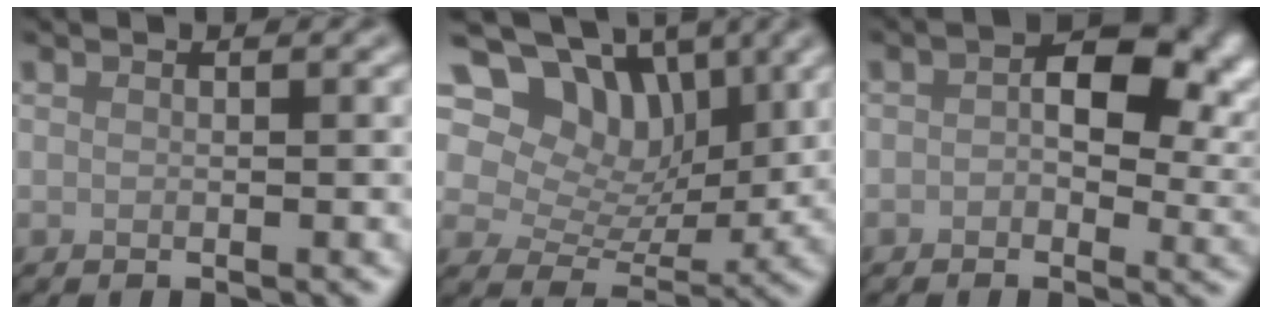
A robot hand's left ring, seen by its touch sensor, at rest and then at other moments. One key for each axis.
{"total": 9.7, "fx": 5.4, "fy": 6.2, "fz": 5.2, "tx": -0.084, "ty": 0.008, "tz": 0.066}
{"total": 8.9, "fx": 2.0, "fy": 5.0, "fz": 7.0, "tx": -0.076, "ty": 0.010, "tz": 0.017}